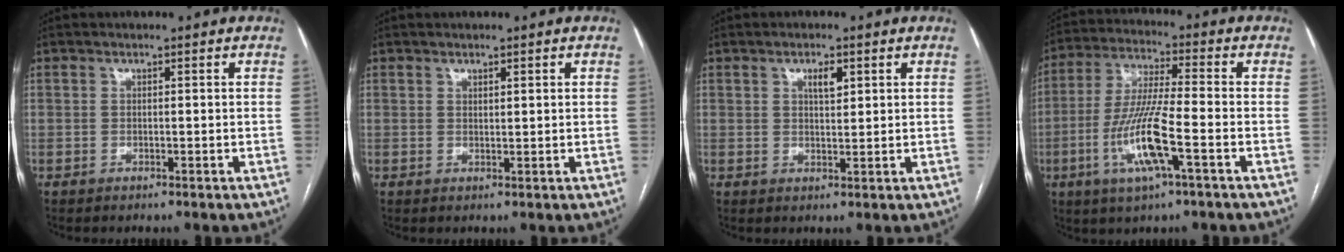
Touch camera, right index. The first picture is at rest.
{"total": 1.0, "force": [0.6, 0.2, 0.7], "torque": [-0.016, -0.001, 0.011]}
{"total": 2.8, "force": [1.3, 1.0, 2.2], "torque": [-0.036, 0.000, 0.022]}
{"total": 12.0, "force": [-4.0, 0.8, 11.2], "torque": [-0.231, -0.009, -0.078]}